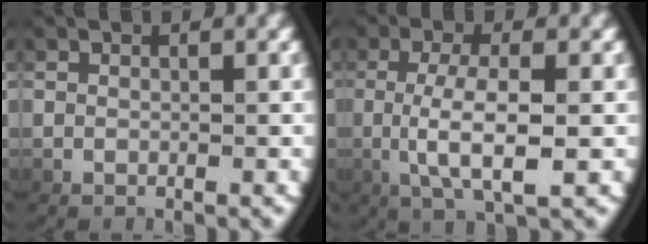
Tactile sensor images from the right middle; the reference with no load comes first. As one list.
[{"total": 4.9, "force": [-0.5, 1.1, 4.8], "torque": [-0.102, -0.011, 0.001]}]